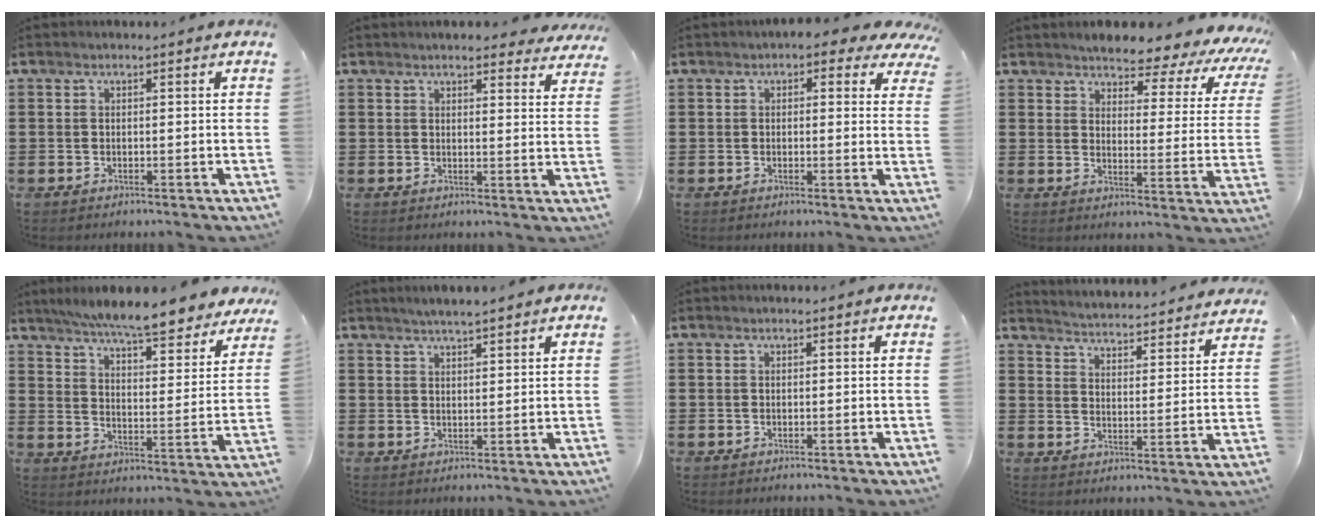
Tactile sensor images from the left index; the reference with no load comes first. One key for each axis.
{"total": 3.2, "fx": 2.7, "fy": 0.3, "fz": 1.6, "tx": -0.031, "ty": -0.005, "tz": 0.048}
{"total": 2.3, "fx": 1.2, "fy": 1.2, "fz": 1.5, "tx": -0.030, "ty": 0.004, "tz": 0.017}
{"total": 3.7, "fx": 3.5, "fy": 0.9, "fz": 0.9, "tx": -0.028, "ty": -0.036, "tz": 0.050}
{"total": 7.6, "fx": 7.0, "fy": -0.5, "fz": 2.9, "tx": -0.076, "ty": -0.047, "tz": 0.118}
{"total": 2.4, "fx": 2.2, "fy": -0.1, "fz": 0.8, "tx": -0.020, "ty": 0.001, "tz": 0.041}
{"total": 0.0}
{"total": 3.7, "fx": 3.6, "fy": -0.8, "fz": -0.1, "tx": -0.021, "ty": -0.039, "tz": 0.055}